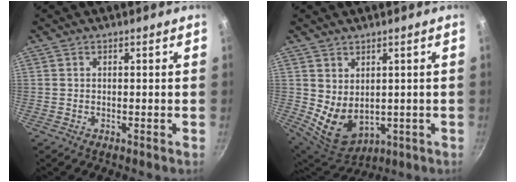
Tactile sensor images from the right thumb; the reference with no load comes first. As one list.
[{"total": 8.5, "force": [1.2, 6.4, 5.5], "torque": [-0.076, -0.029, 0.048]}]